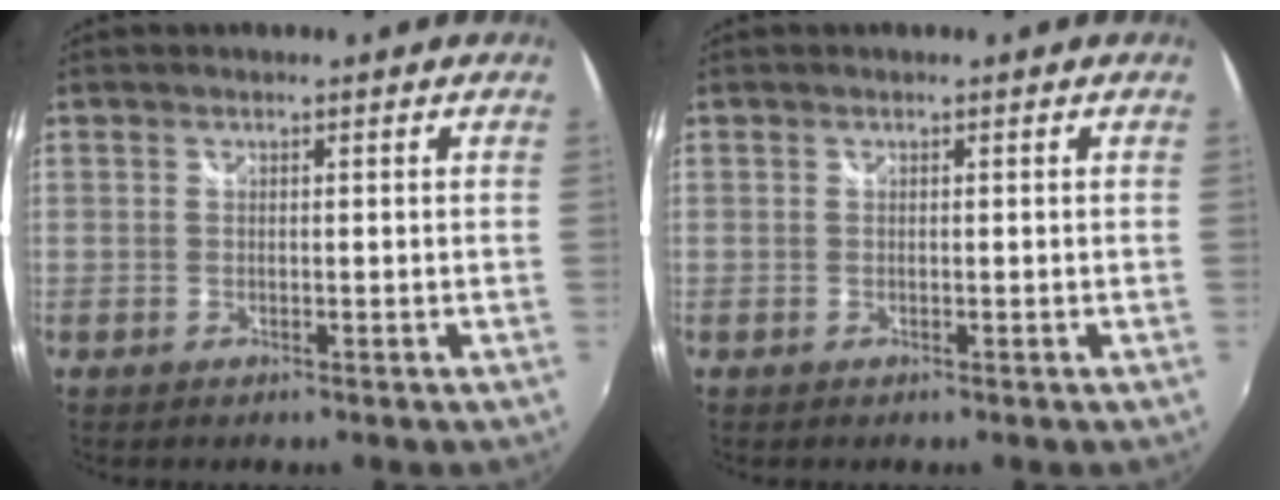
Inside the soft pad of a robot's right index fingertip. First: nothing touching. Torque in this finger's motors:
{"motor_torque": [-0.01, 0.01, 0.00, 0.00]}